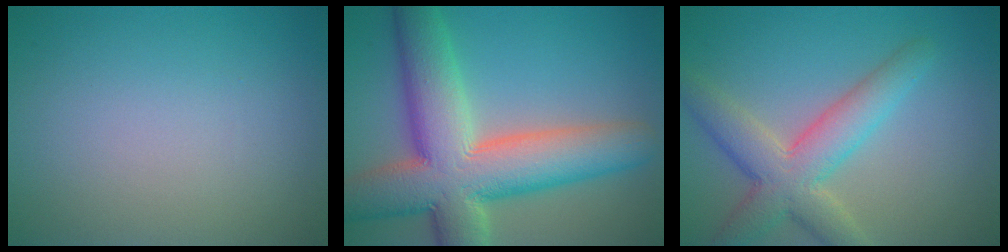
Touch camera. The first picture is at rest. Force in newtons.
{"total": 12.7, "press": 12.6, "slide": 1.0}
{"total": 5.8, "press": 5.8, "slide": 0.3}